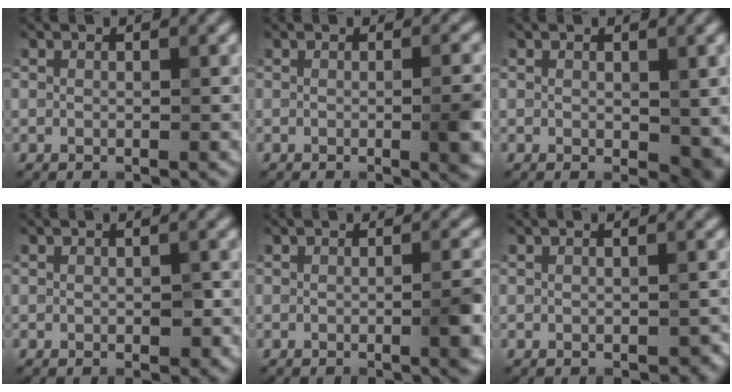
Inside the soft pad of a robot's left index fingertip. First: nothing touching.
{"total": 3.8, "force": [-0.4, 1.0, 3.6], "torque": [-0.040, -0.001, -0.007]}
{"total": 3.9, "force": [-0.1, 2.1, 3.3], "torque": [-0.042, -0.009, 0.002]}
{"total": 1.2, "force": [-0.2, 0.6, 1.0], "torque": [-0.013, -0.001, 0.000]}
{"total": 3.3, "force": [-0.5, 0.7, 3.2], "torque": [-0.036, 0.002, -0.009]}
{"total": 1.1, "force": [-0.5, 0.7, 0.6], "torque": [-0.014, -0.006, -0.003]}